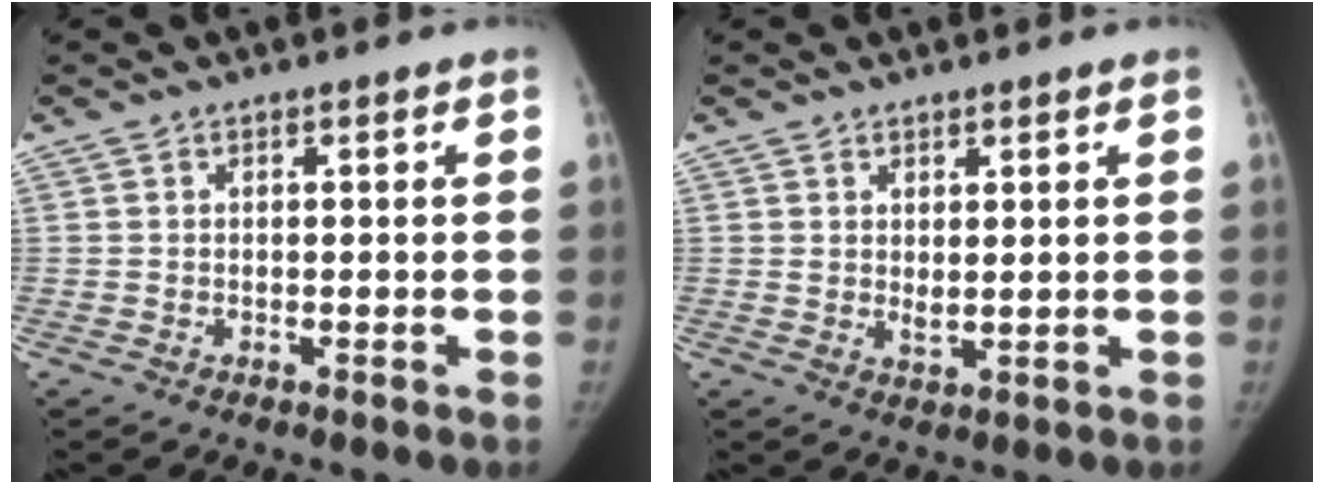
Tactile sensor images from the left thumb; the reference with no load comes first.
{"total": 2.6, "force": [0.9, 1.1, 2.1], "torque": [-0.035, -0.014, 0.021]}